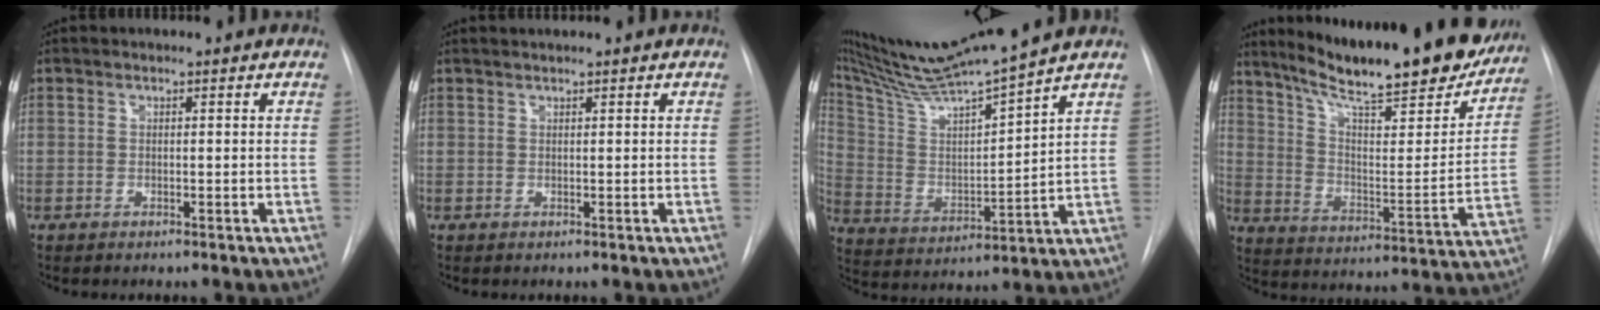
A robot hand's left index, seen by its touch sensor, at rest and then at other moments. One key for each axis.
{"total": 0.8, "fx": 0.7, "fy": -0.2, "fz": 0.3, "tx": -0.007, "ty": 0.008, "tz": 0.018}
{"total": 15.8, "fx": 14.0, "fy": -1.8, "fz": 7.2, "tx": -0.137, "ty": -0.005, "tz": 0.255}
{"total": 26.6, "fx": 22.2, "fy": 4.4, "fz": 14.0, "tx": -0.218, "ty": -0.045, "tz": 0.310}